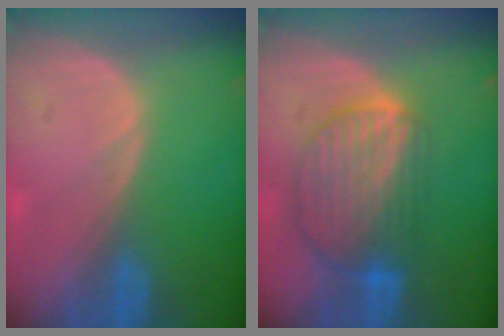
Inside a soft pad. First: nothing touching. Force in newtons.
{"total": 8.7, "press": 7.6, "slide": 4.2}